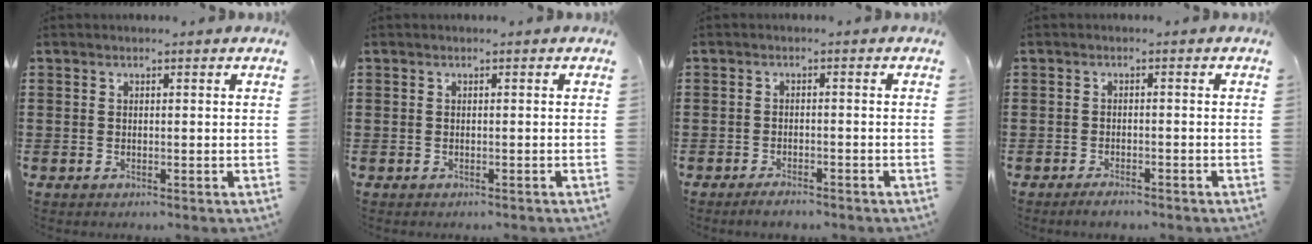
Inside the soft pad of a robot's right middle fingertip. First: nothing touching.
{"total": 0.0}
{"total": 1.8, "force": [-1.6, 0.3, 0.8], "torque": [-0.015, -0.001, -0.030]}
{"total": 1.6, "force": [-1.4, 0.2, 0.7], "torque": [-0.015, -0.002, -0.025]}